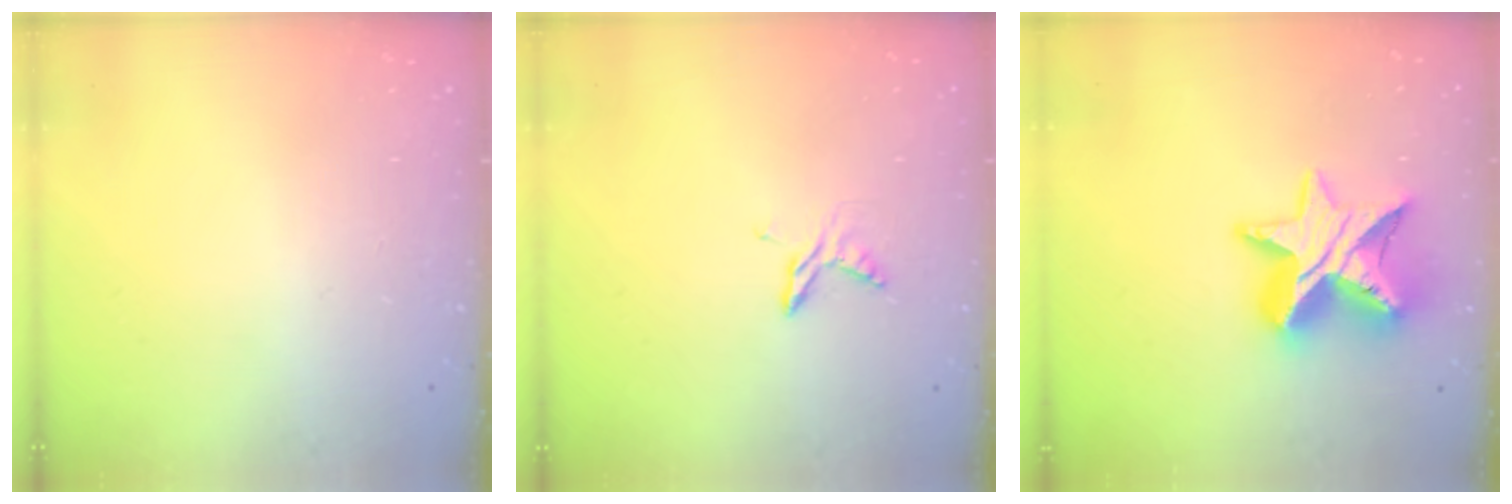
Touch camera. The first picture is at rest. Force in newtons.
{"total": 4.6, "press": 4.5, "slide": 0.4}
{"total": 15.2, "press": 15.1, "slide": 1.1}